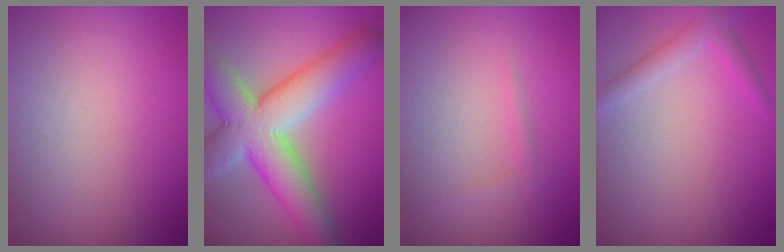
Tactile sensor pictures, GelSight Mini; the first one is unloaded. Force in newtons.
{"total": 9.8, "press": 9.8, "slide": 0.7}
{"total": 0.8, "press": 0.8, "slide": 0.0}
{"total": 2.0, "press": 2.0, "slide": 0.1}